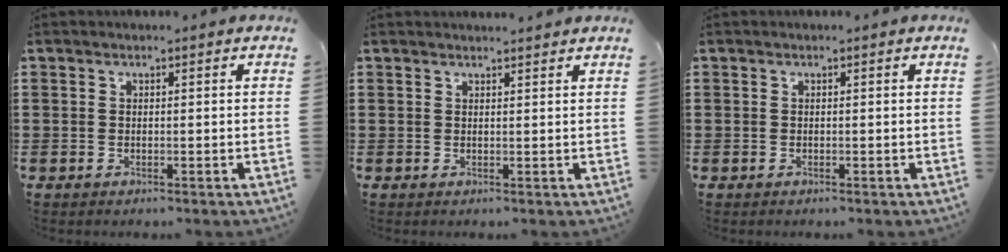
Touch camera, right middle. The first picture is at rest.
{"total": 1.2, "force": [1.2, -0.1, 0.1], "torque": [-0.004, -0.003, 0.024]}
{"total": 0.0}